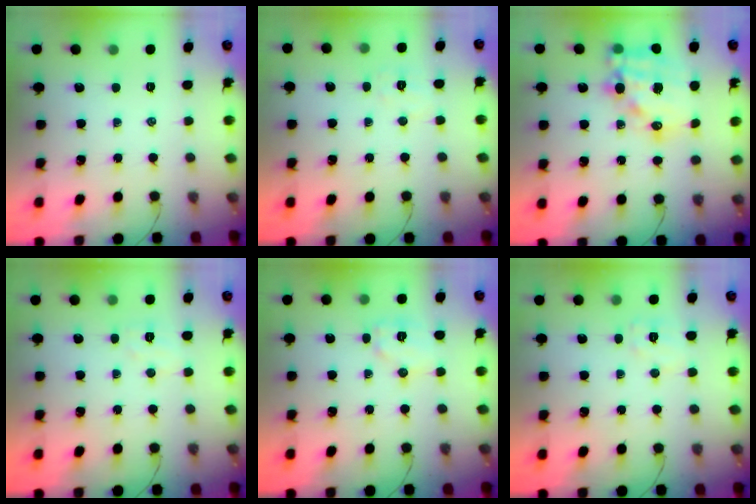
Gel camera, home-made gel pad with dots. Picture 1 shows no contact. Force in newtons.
{"total": 4.6, "press": 4.5, "slide": 1.0}
{"total": 15.4, "press": 15.0, "slide": 3.2}
{"total": 4.0, "press": 3.9, "slide": 0.8}
{"total": 7.5, "press": 7.5, "slide": 0.6}
{"total": 6.6, "press": 6.5, "slide": 1.2}